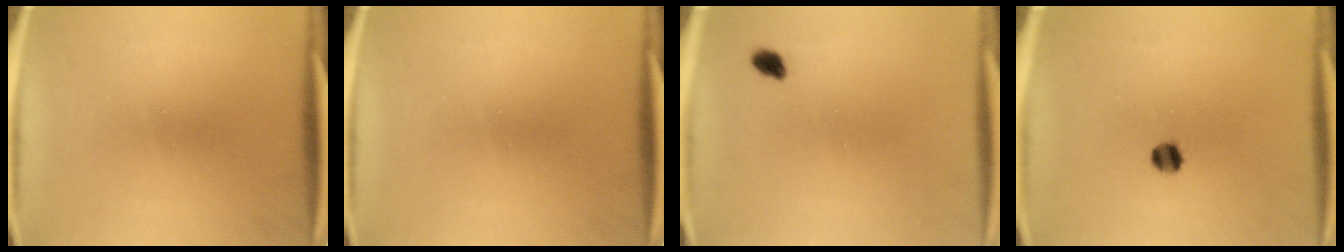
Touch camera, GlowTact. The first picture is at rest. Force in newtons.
{"total": 0.0}
{"total": 1.9}
{"total": 3.3}